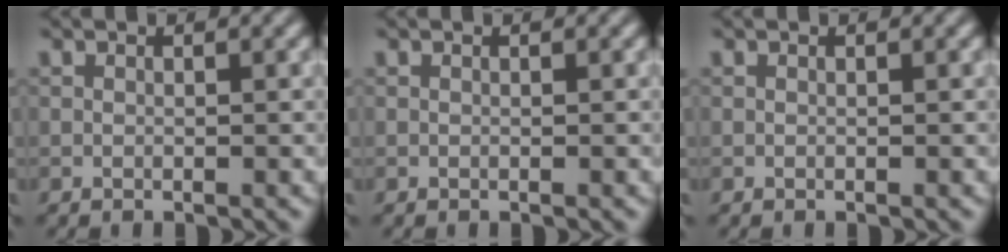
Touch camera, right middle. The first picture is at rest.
{"total": 0.0}
{"total": 0.0}